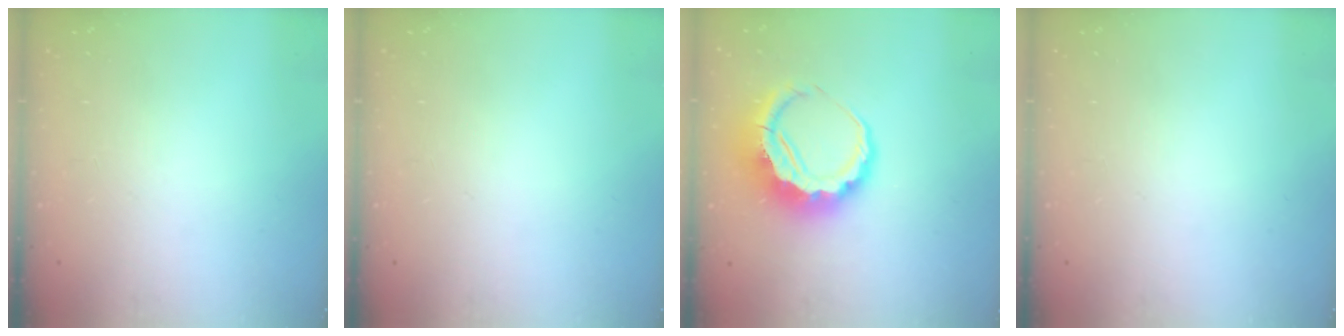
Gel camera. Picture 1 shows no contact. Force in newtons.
{"total": 0.0}
{"total": 9.2, "press": 9.0, "slide": 1.9}
{"total": 0.0}